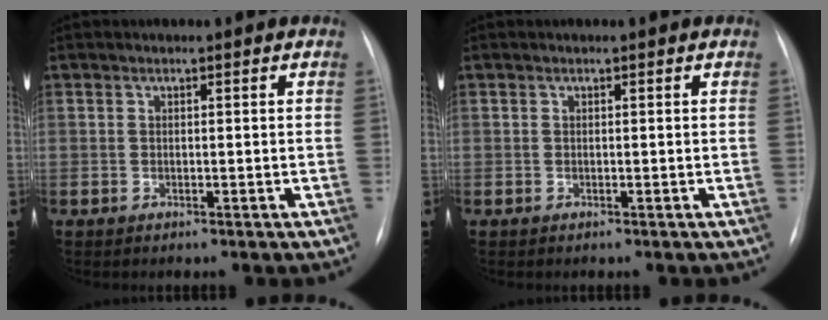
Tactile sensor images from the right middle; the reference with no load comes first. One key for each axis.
{"total": 0.0}